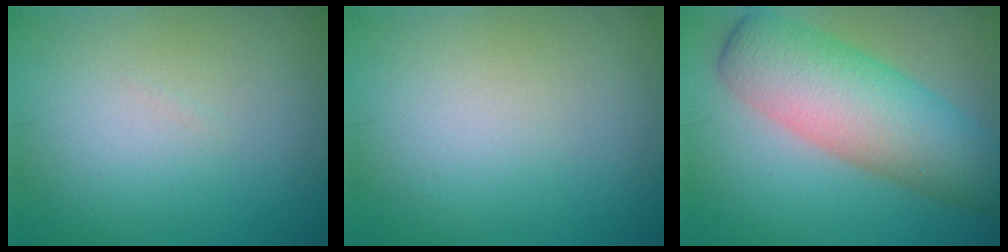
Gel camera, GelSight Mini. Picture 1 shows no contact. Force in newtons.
{"total": 0.0}
{"total": 9.2, "press": 9.2, "slide": 0.3}